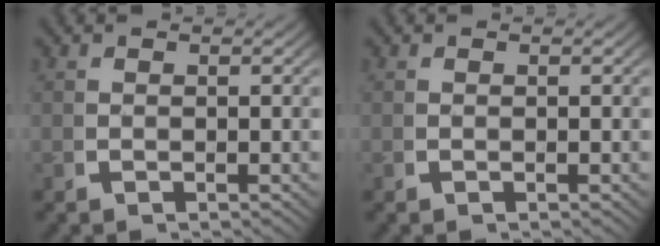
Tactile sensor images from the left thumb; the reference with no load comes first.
{"total": 0.0}